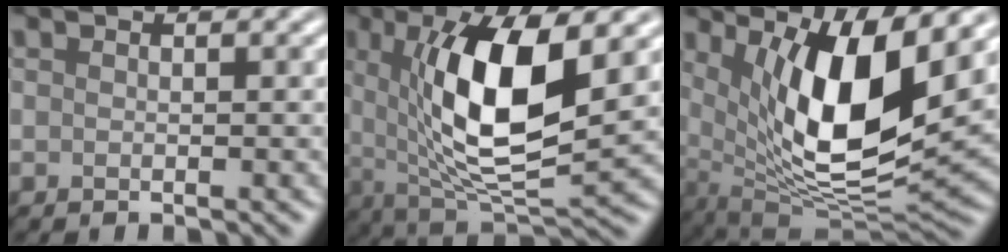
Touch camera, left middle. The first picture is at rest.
{"total": 10.7, "force": [2.0, 3.6, 9.9], "torque": [-0.163, -0.010, 0.039]}
{"total": 11.6, "force": [3.7, 3.7, 10.4], "torque": [-0.168, -0.017, 0.069]}